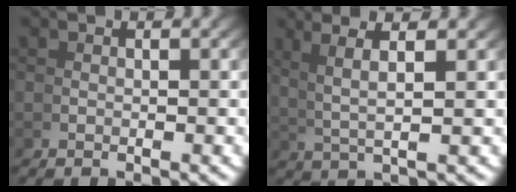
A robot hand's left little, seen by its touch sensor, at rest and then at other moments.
{"total": 5.1, "force": [3.3, 0.6, 3.9], "torque": [-0.053, 0.020, 0.055]}